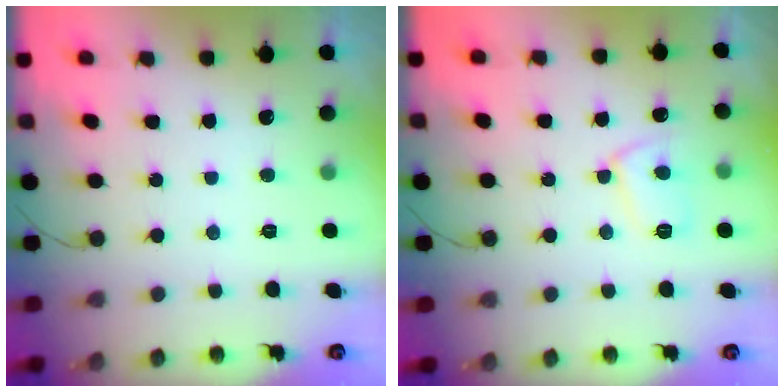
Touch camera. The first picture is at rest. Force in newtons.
{"total": 7.6, "press": 7.5, "slide": 0.6}